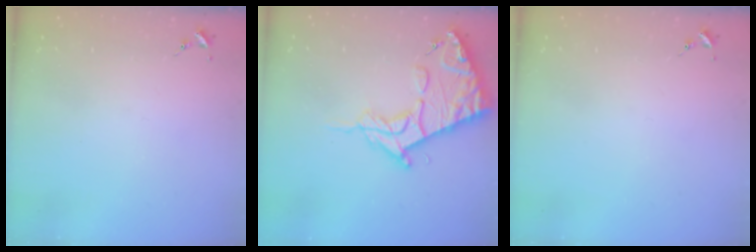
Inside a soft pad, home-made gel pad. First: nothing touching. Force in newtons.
{"total": 16.7, "press": 16.6, "slide": 1.9}
{"total": 0.0}